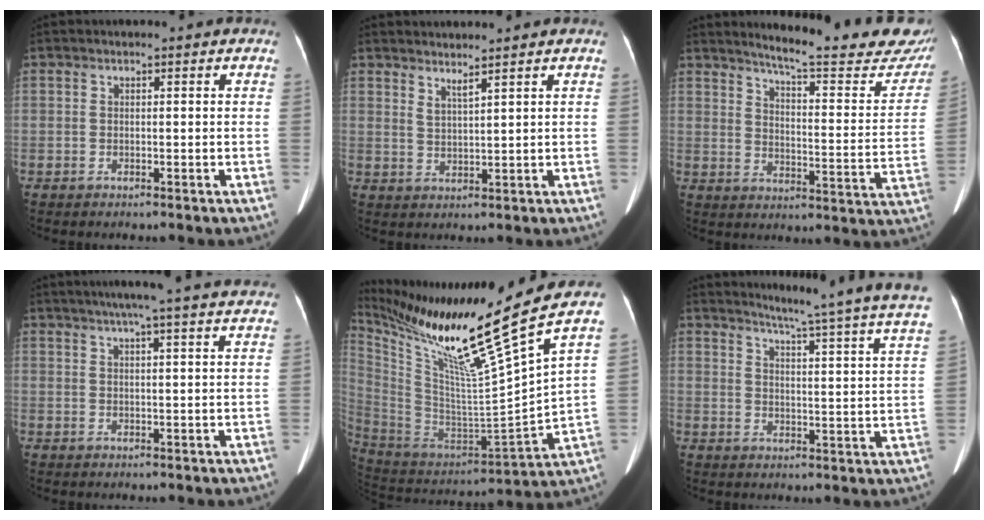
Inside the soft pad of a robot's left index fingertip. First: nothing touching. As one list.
[{"total": 2.2, "force": [1.8, -0.6, 1.0], "torque": [-0.025, -0.018, 0.037]}, {"total": 21.5, "force": [19.3, 1.9, 9.3], "torque": [-0.122, -0.079, 0.229]}, {"total": 15.7, "force": [13.4, -0.4, 8.2], "torque": [-0.129, 0.016, 0.160]}, {"total": 25.2, "force": [17.8, -2.2, 17.8], "torque": [-0.325, -0.056, 0.302]}, {"total": 21.2, "force": [18.5, -1.5, 10.1], "torque": [-0.147, -0.083, 0.218]}]